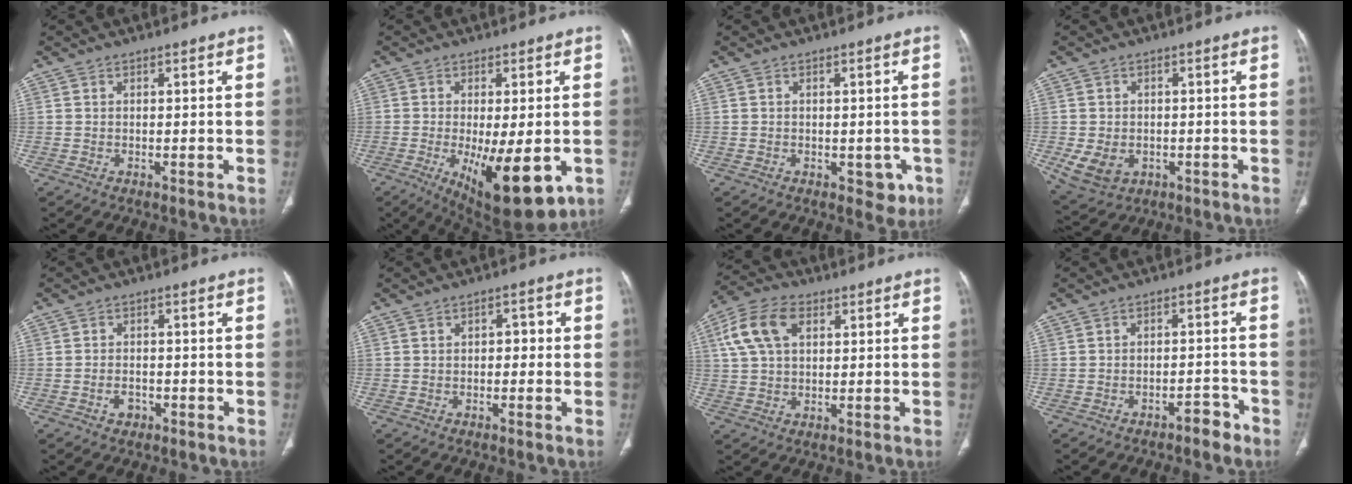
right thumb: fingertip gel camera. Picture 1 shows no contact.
{"total": 14.9, "force": [-4.4, 5.3, 13.2], "torque": [-0.188, -0.019, -0.048]}
{"total": 3.5, "force": [-1.1, 2.5, 2.2], "torque": [0.000, 0.003, -0.009]}
{"total": 7.0, "force": [-1.7, 5.3, 4.2], "torque": [-0.075, 0.002, -0.014]}
{"total": 2.6, "force": [-1.2, 1.9, 1.3], "torque": [-0.017, 0.012, -0.015]}
{"total": 2.4, "force": [0.0, 1.6, 1.8], "torque": [-0.012, 0.008, -0.007]}
{"total": 10.2, "force": [3.4, 6.3, 7.2], "torque": [-0.141, 0.016, 0.062]}
{"total": 3.6, "force": [-2.7, 1.7, 1.6], "torque": [-0.014, 0.030, -0.036]}